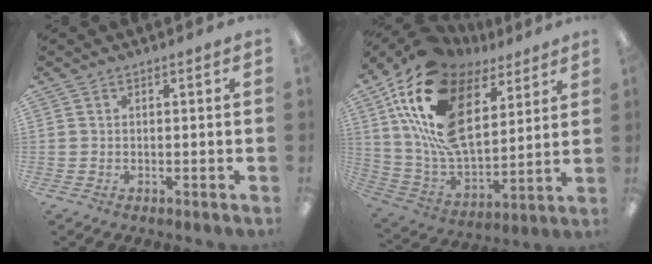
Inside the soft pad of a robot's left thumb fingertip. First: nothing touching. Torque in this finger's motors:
{"motor_torque": [1.86, 3.15, 1.43, -1.34, 0.26]}